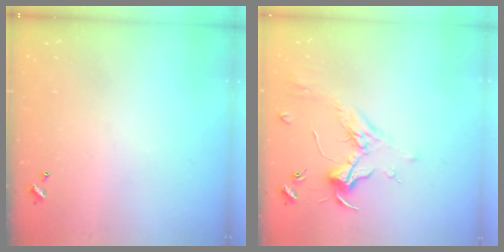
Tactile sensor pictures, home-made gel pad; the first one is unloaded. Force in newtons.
{"total": 2.0, "press": 1.9, "slide": 0.6}